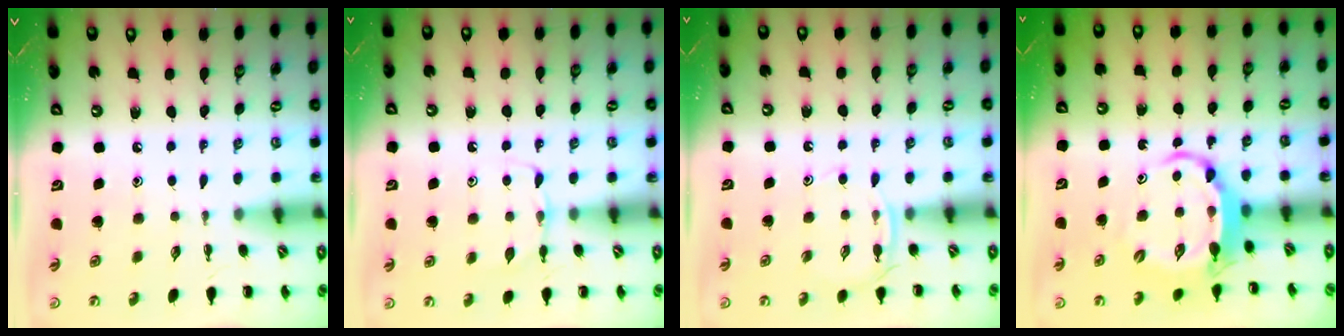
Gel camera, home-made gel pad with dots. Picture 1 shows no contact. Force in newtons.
{"total": 5.8, "press": 5.6, "slide": 1.6}
{"total": 4.9, "press": 4.8, "slide": 1.2}
{"total": 6.7, "press": 6.6, "slide": 1.3}